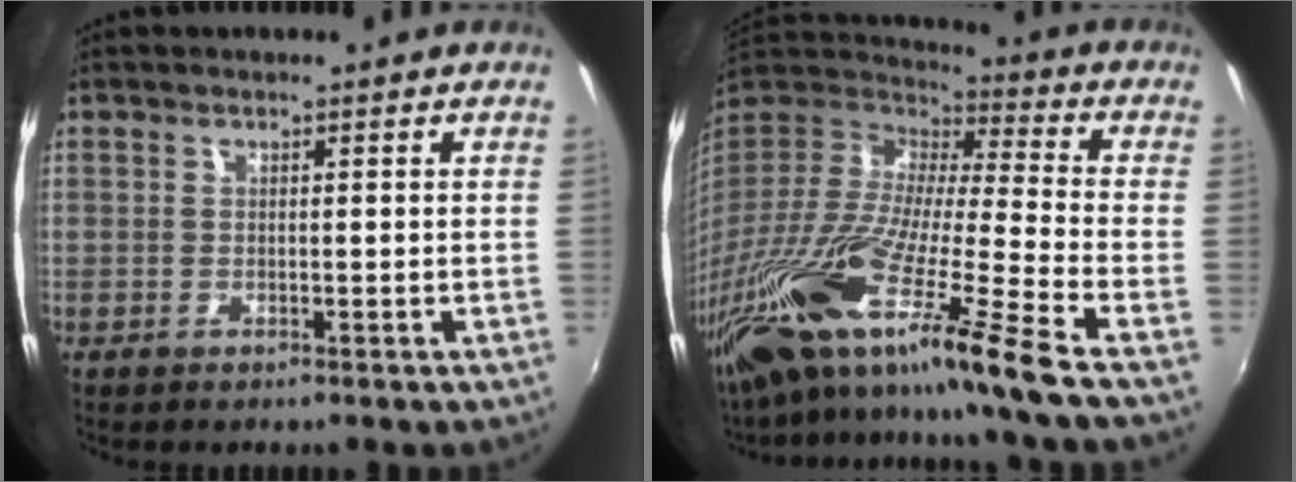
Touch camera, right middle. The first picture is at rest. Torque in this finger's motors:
{"motor_torque": [1.14, -0.99, 1.05, 0.21]}